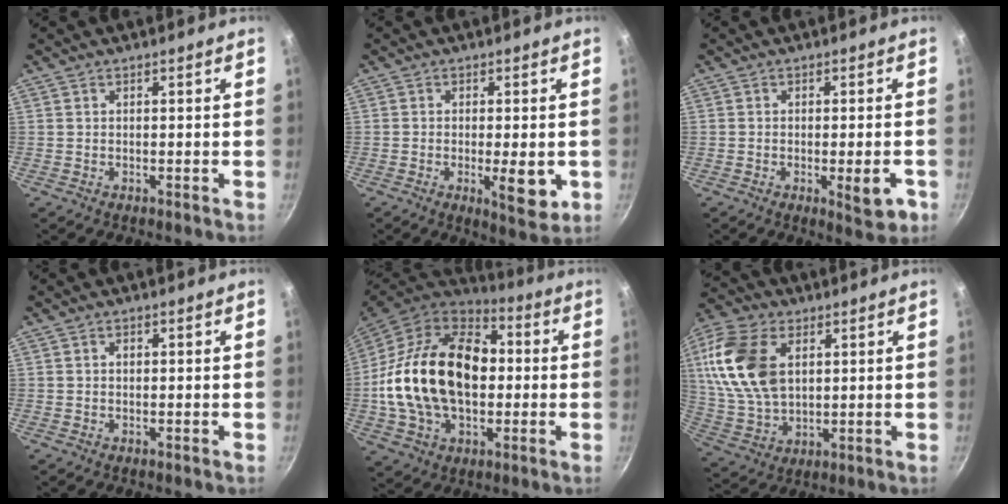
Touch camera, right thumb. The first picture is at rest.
{"total": 7.3, "force": [-1.4, 2.4, 6.8], "torque": [-0.092, -0.010, -0.016]}
{"total": 6.2, "force": [-2.1, 2.0, 5.4], "torque": [-0.056, 0.003, -0.025]}
{"total": 0.9, "force": [0.1, 0.7, 0.6], "torque": [-0.007, 0.004, 0.001]}
{"total": 25.9, "force": [0.3, 17.2, 19.4], "torque": [-0.326, 0.036, 0.004]}
{"total": 19.0, "force": [4.9, 12.3, 13.7], "torque": [-0.265, -0.006, 0.099]}